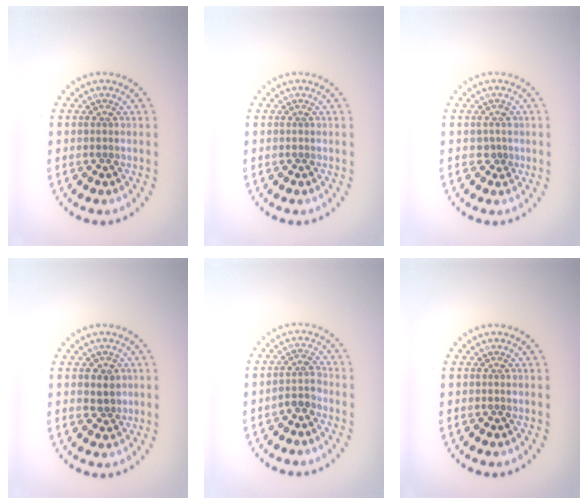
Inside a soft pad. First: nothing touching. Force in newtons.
{"total": 0.0}
{"total": 1.0, "press": 0.8, "slide": 0.7}
{"total": 2.0, "press": 1.8, "slide": 0.8}
{"total": 1.9, "press": 1.6, "slide": 1.1}
{"total": 0.0}